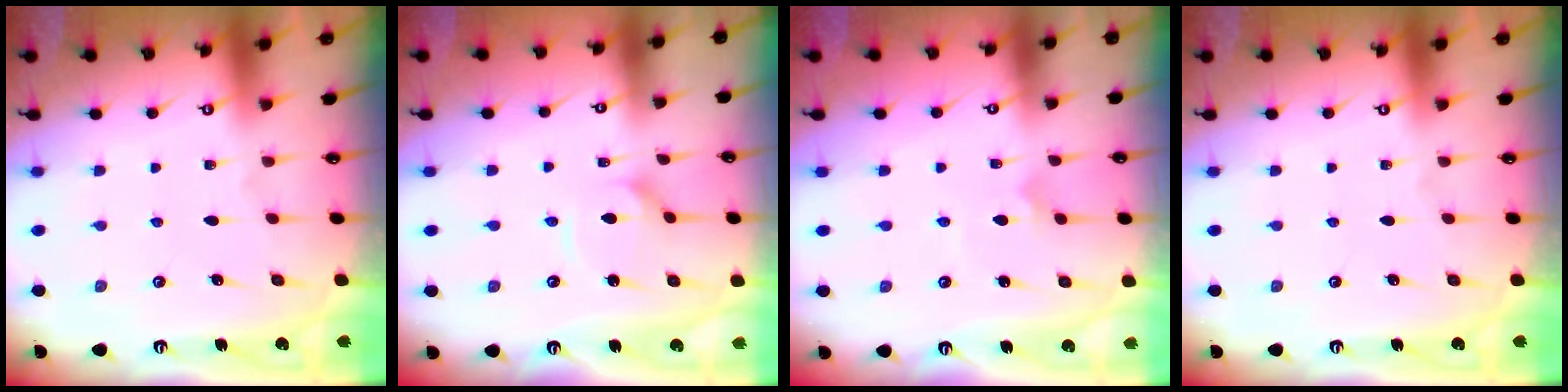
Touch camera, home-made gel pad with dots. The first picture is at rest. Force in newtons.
{"total": 2.7, "press": 2.7, "slide": 0.3}
{"total": 2.7, "press": 2.7, "slide": 0.5}
{"total": 0.0}